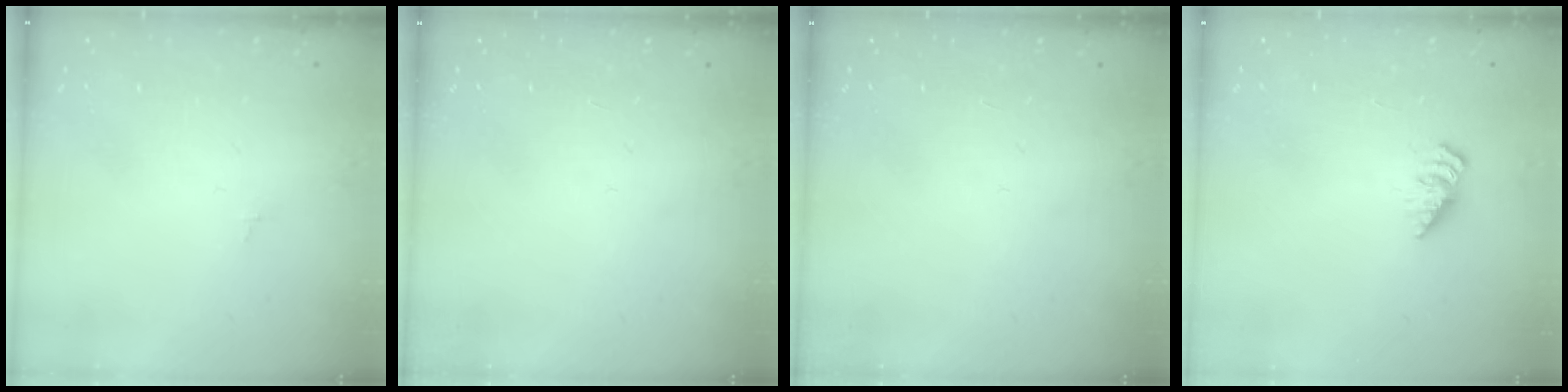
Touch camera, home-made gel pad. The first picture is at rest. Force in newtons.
{"total": 0.0}
{"total": 0.0}
{"total": 1.6, "press": 1.6, "slide": 0.3}